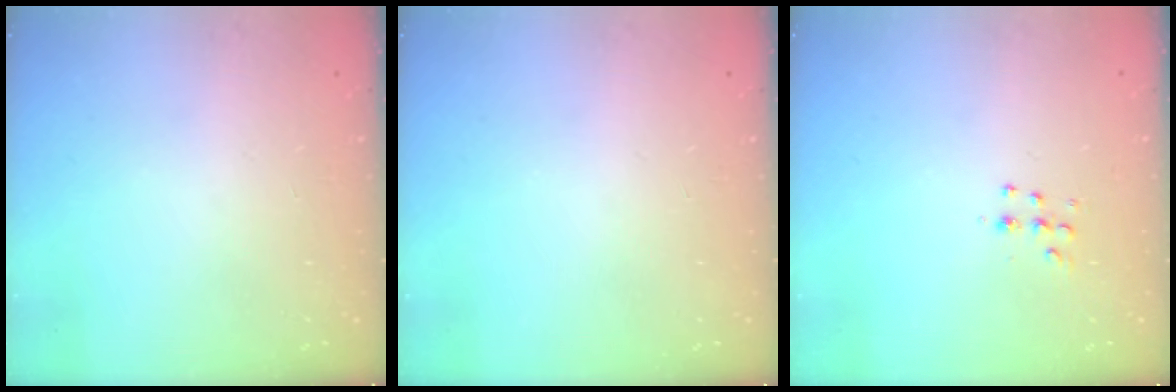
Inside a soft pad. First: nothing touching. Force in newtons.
{"total": 0.0}
{"total": 5.2, "press": 5.1, "slide": 1.0}